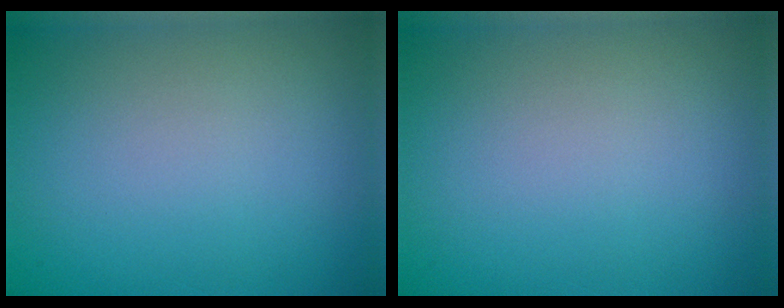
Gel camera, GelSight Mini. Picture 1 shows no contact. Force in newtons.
{"total": 0.0}